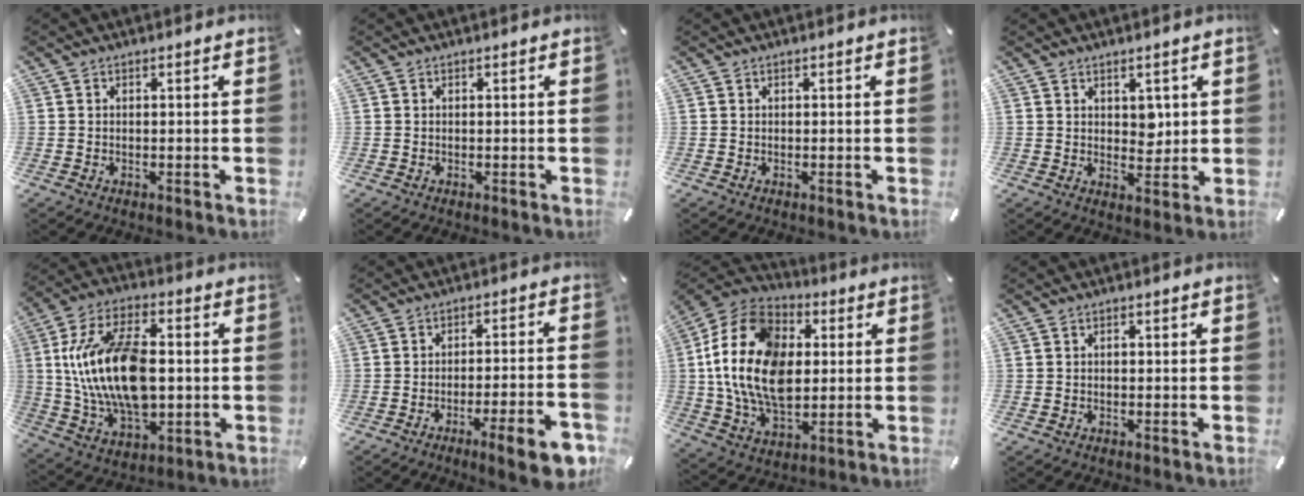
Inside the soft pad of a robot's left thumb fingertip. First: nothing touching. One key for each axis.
{"total": 0.0}
{"total": 0.0}
{"total": 3.9, "fx": 2.0, "fy": 2.8, "fz": 1.6, "tx": -0.006, "ty": -0.013, "tz": 0.031}
{"total": 20.0, "fx": 0.6, "fy": 12.1, "fz": 15.9, "tx": -0.338, "ty": 0.004, "tz": 0.008}
{"total": 10.9, "fx": -6.0, "fy": 1.6, "fz": 9.0, "tx": -0.137, "ty": 0.015, "tz": -0.095}
{"total": 19.4, "fx": 0.7, "fy": 14.2, "fz": 13.2, "tx": -0.293, "ty": 0.005, "tz": 0.008}
{"total": 0.7, "fx": -0.2, "fy": 0.5, "fz": 0.5, "tx": -0.010, "ty": 0.002, "tz": -0.005}